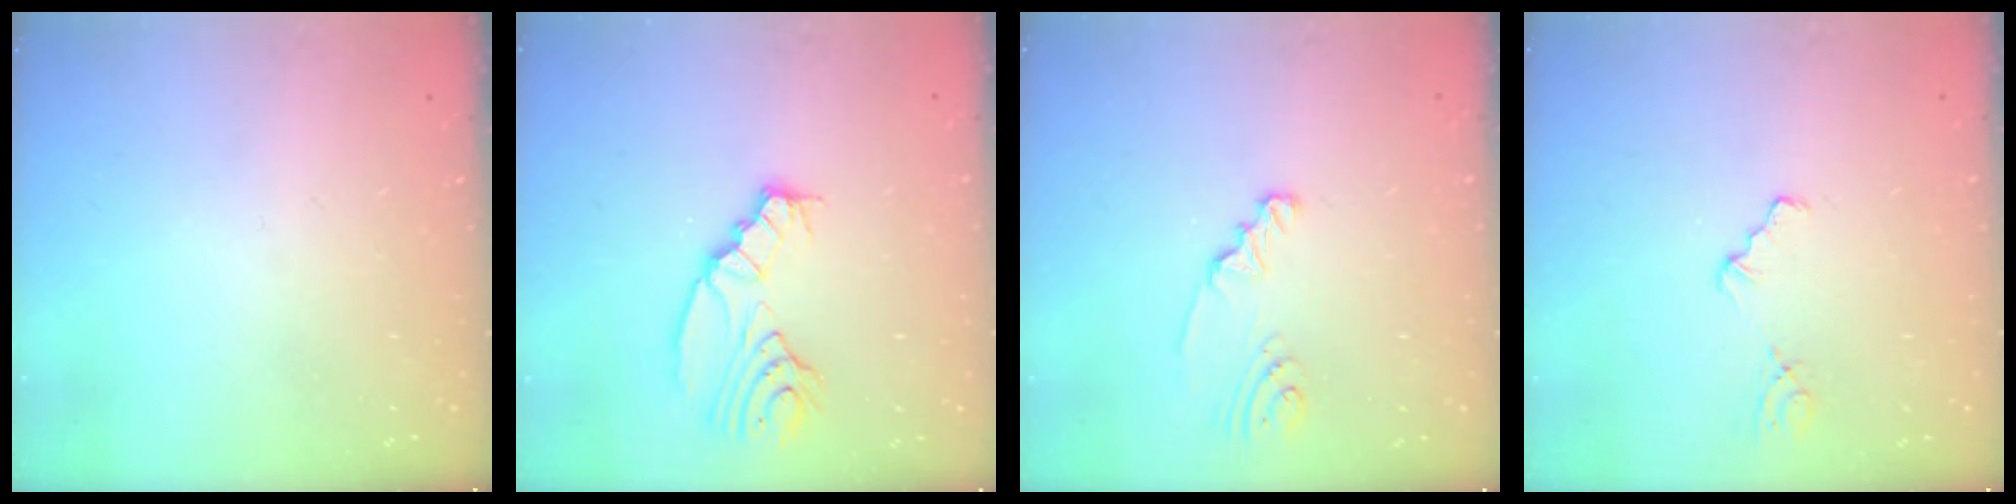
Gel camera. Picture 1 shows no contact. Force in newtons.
{"total": 8.5, "press": 8.4, "slide": 0.6}
{"total": 2.5, "press": 2.5, "slide": 0.3}
{"total": 1.9, "press": 1.9, "slide": 0.3}